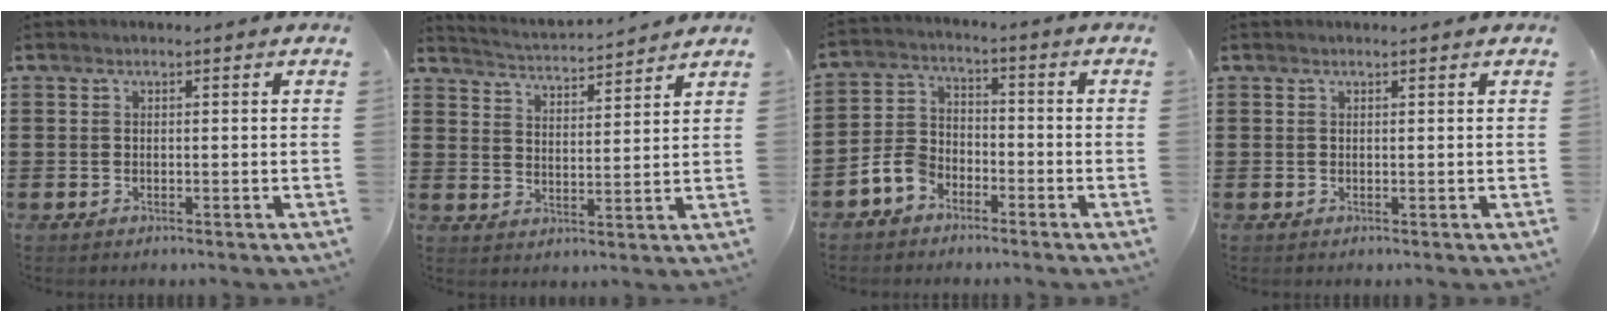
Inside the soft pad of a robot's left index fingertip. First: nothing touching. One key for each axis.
{"total": 2.8, "fx": 2.7, "fy": -0.4, "fz": -0.2, "tx": -0.016, "ty": -0.024, "tz": 0.041}
{"total": 5.4, "fx": -3.7, "fy": 3.3, "fz": 1.9, "tx": -0.065, "ty": 0.006, "tz": -0.080}
{"total": 0.0}